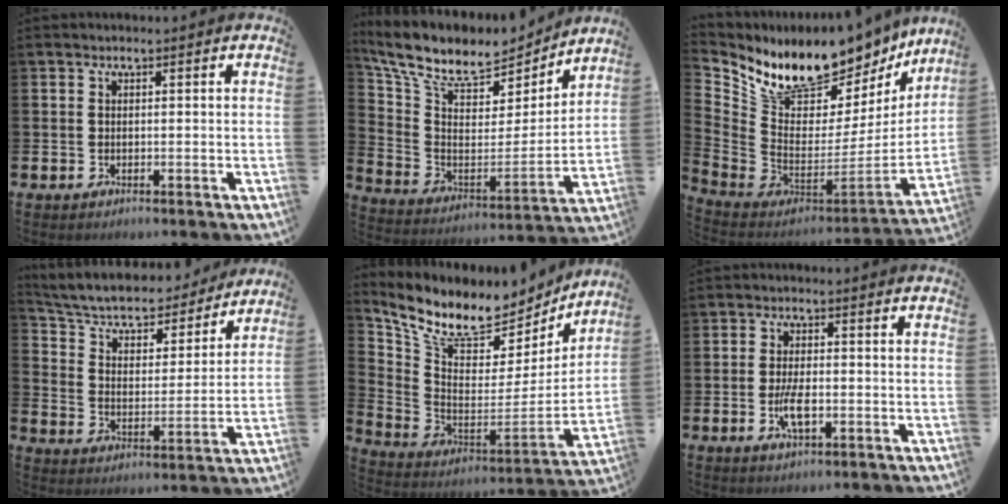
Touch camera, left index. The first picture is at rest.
{"total": 10.3, "force": [8.7, 3.8, 3.9], "torque": [-0.120, -0.056, 0.151]}
{"total": 10.1, "force": [8.9, 4.3, 2.2], "torque": [-0.082, -0.080, 0.157]}
{"total": 6.8, "force": [6.1, 2.3, 1.9], "torque": [-0.075, -0.041, 0.102]}
{"total": 9.6, "force": [7.8, 4.2, 3.7], "torque": [-0.106, -0.058, 0.136]}
{"total": 4.1, "force": [-1.0, 1.6, 3.6], "torque": [-0.062, -0.004, -0.021]}